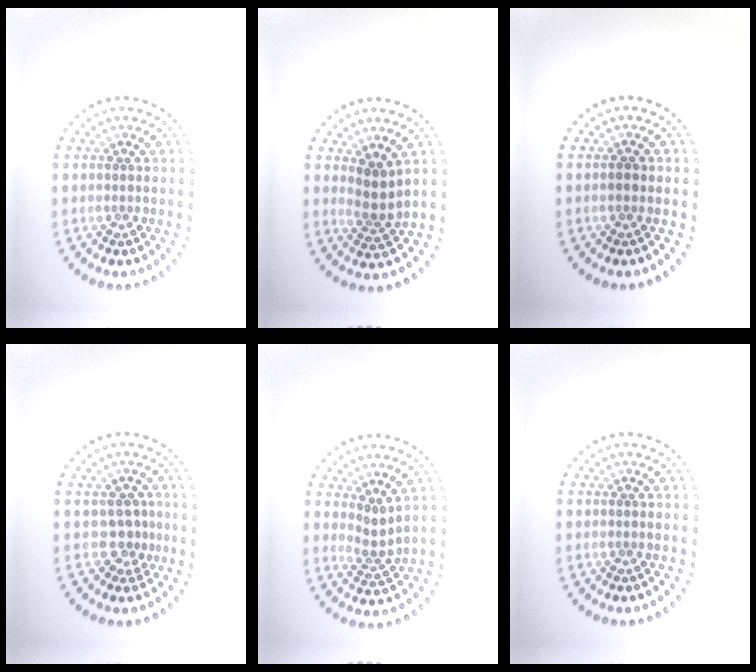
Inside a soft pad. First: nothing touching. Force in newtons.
{"total": 2.3, "press": 1.8, "slide": 1.5}
{"total": 0.7, "press": 0.7, "slide": 0.1}
{"total": 2.2, "press": 1.5, "slide": 1.7}
{"total": 2.0, "press": 1.4, "slide": 1.5}
{"total": 0.0}